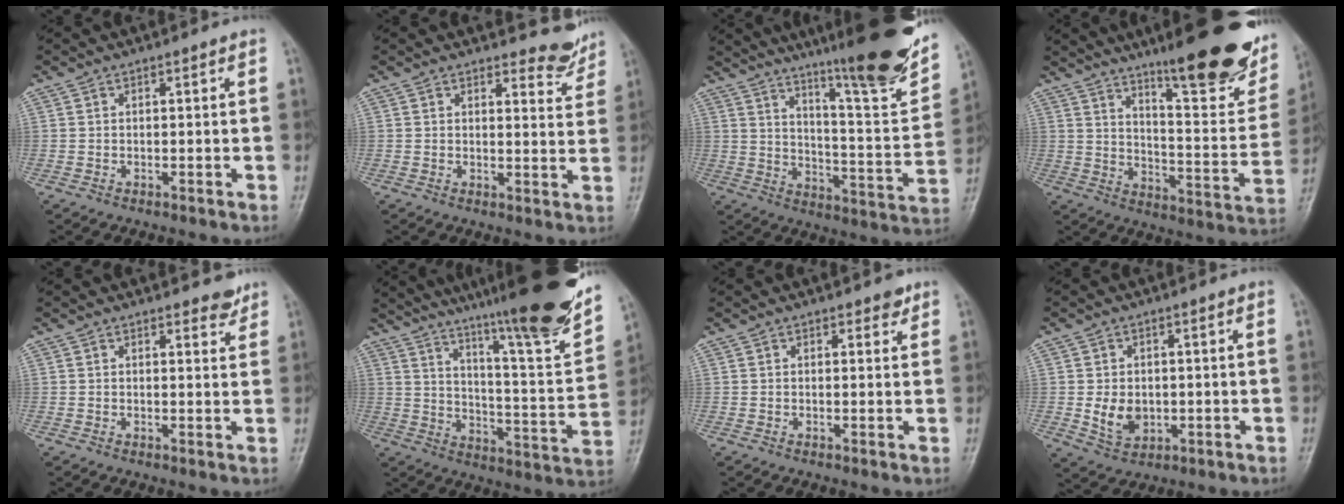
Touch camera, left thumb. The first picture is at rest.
{"total": 4.7, "force": [4.4, 1.6, 0.4], "torque": [0.013, -0.043, 0.047]}
{"total": 24.2, "force": [17.0, 3.3, 16.9], "torque": [-0.229, -0.079, 0.250]}
{"total": 25.6, "force": [16.7, 6.4, 18.2], "torque": [-0.217, -0.082, 0.241]}
{"total": 2.6, "force": [2.1, 0.9, 1.0], "torque": [0.001, -0.015, 0.026]}
{"total": 27.2, "force": [20.3, 3.0, 17.9], "torque": [-0.256, -0.094, 0.295]}
{"total": 1.7, "force": [1.1, 0.9, 0.8], "torque": [0.002, -0.005, 0.012]}
{"total": 5.9, "force": [-0.4, 4.5, 3.8], "torque": [-0.050, -0.006, 0.004]}